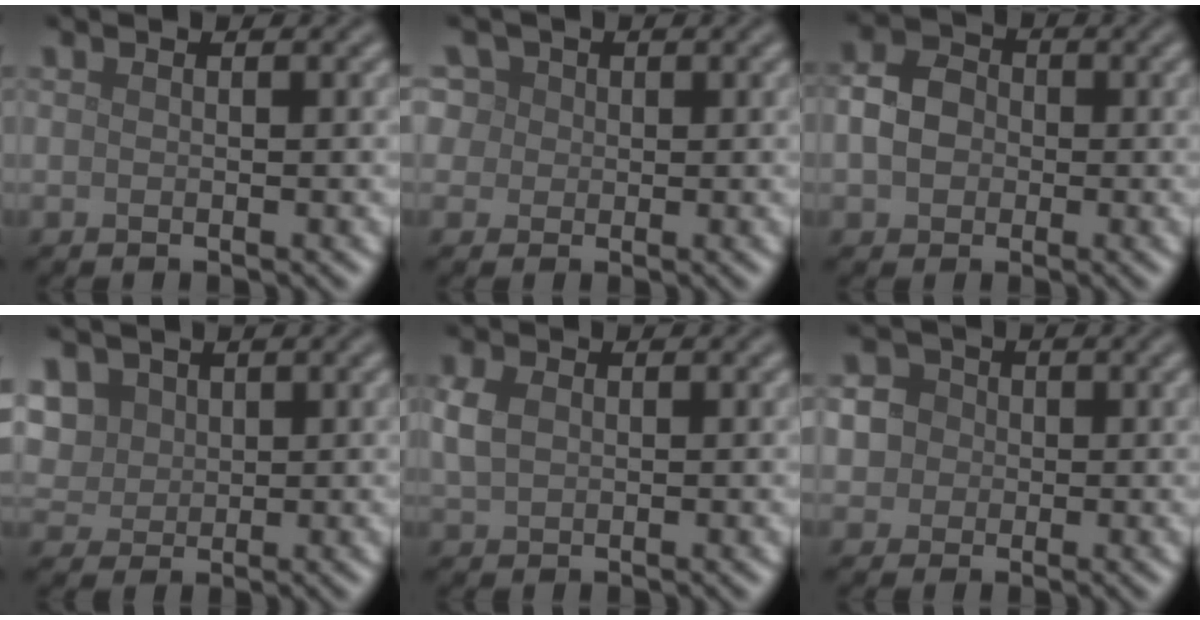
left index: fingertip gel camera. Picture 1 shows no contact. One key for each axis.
{"total": 6.5, "fx": 3.0, "fy": 5.0, "fz": 2.8, "tx": -0.049, "ty": 0.025, "tz": 0.025}
{"total": 3.7, "fx": -0.5, "fy": 3.1, "fz": 2.0, "tx": -0.038, "ty": 0.004, "tz": -0.013}
{"total": 5.7, "fx": 2.5, "fy": 4.4, "fz": 2.5, "tx": -0.073, "ty": 0.016, "tz": 0.040}
{"total": 2.5, "fx": 0.5, "fy": 1.9, "fz": 1.5, "tx": -0.038, "ty": 0.005, "tz": 0.009}
{"total": 6.4, "fx": 1.0, "fy": 5.8, "fz": 2.5, "tx": -0.045, "ty": 0.041, "tz": -0.009}